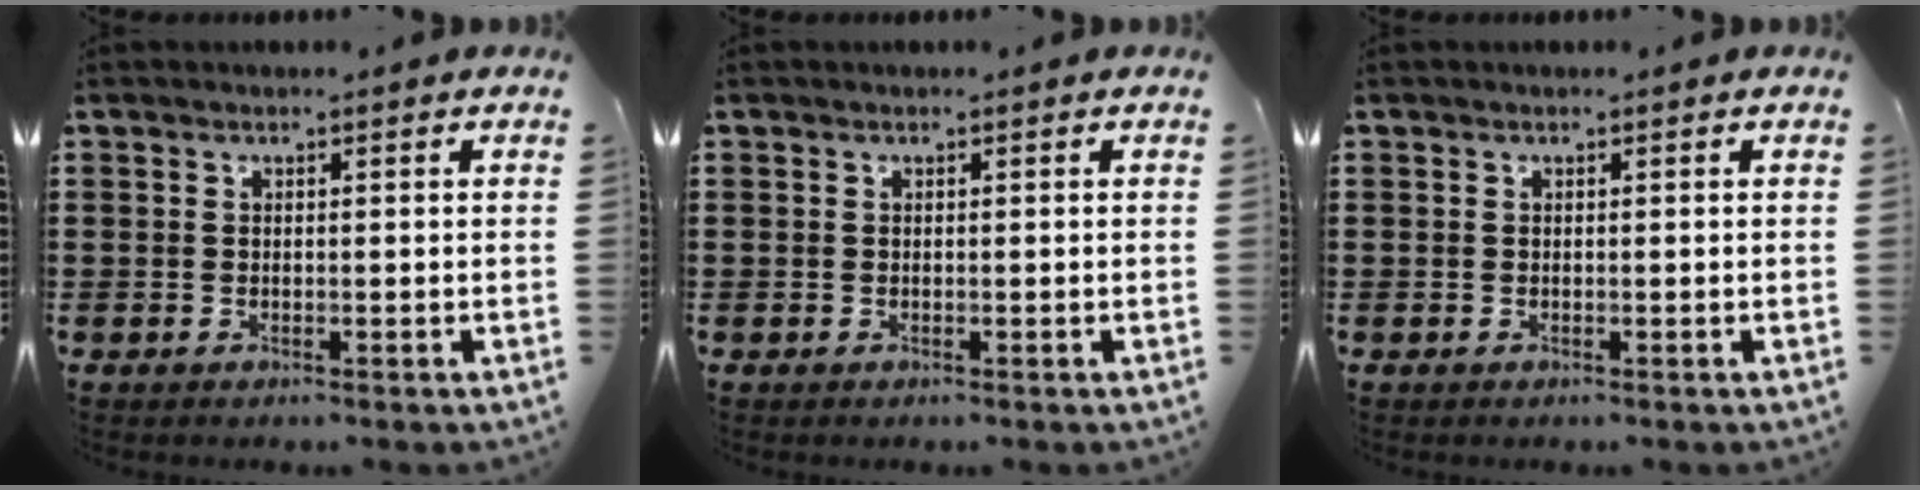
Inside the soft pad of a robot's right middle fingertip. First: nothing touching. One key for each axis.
{"total": 0.0}
{"total": 0.0}